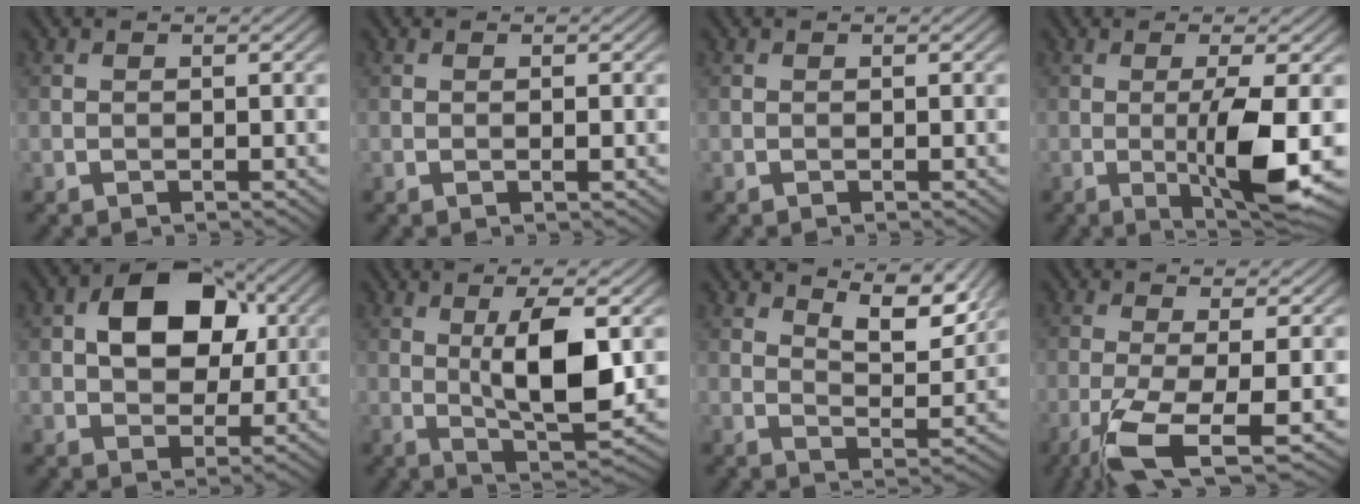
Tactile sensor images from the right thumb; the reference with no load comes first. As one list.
[{"total": 0.6, "force": [-0.1, 0.1, 0.6], "torque": [-0.011, -0.002, -0.003]}, {"total": 0.0}, {"total": 7.5, "force": [-1.1, 1.0, 7.3], "torque": [-0.132, 0.001, -0.017]}, {"total": 10.4, "force": [2.5, 6.9, 7.3], "torque": [-0.122, 0.012, 0.038]}, {"total": 9.2, "force": [1.1, 2.8, 8.7], "torque": [-0.153, -0.002, 0.024]}, {"total": 8.7, "force": [6.6, 2.3, 5.3], "torque": [-0.091, -0.017, 0.107]}, {"total": 8.3, "force": [-3.9, 1.7, 7.1], "torque": [-0.129, -0.010, -0.078]}]